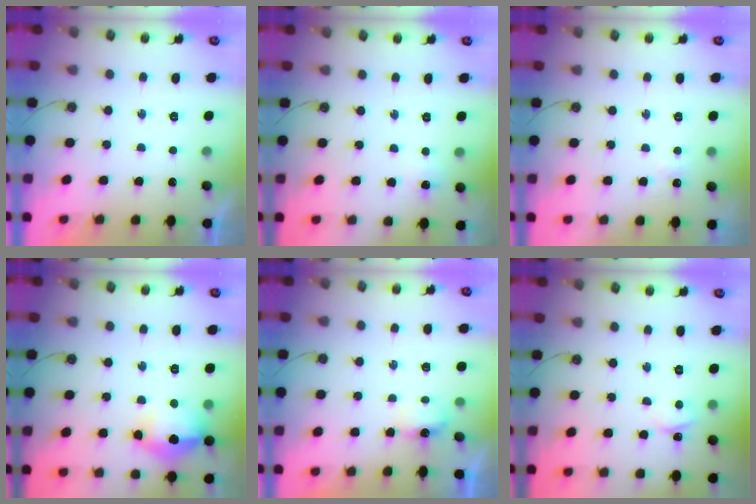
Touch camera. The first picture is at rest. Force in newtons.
{"total": 5.7, "press": 5.7, "slide": 0.8}
{"total": 2.8, "press": 2.7, "slide": 0.5}
{"total": 14.3, "press": 14.1, "slide": 2.3}
{"total": 4.5, "press": 4.4, "slide": 0.8}
{"total": 2.8, "press": 2.7, "slide": 0.4}